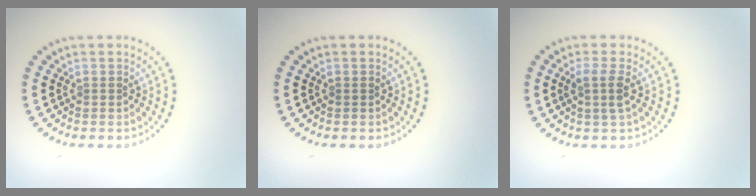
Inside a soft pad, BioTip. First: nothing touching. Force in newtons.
{"total": 0.0}
{"total": 2.0, "press": 1.6, "slide": 1.1}